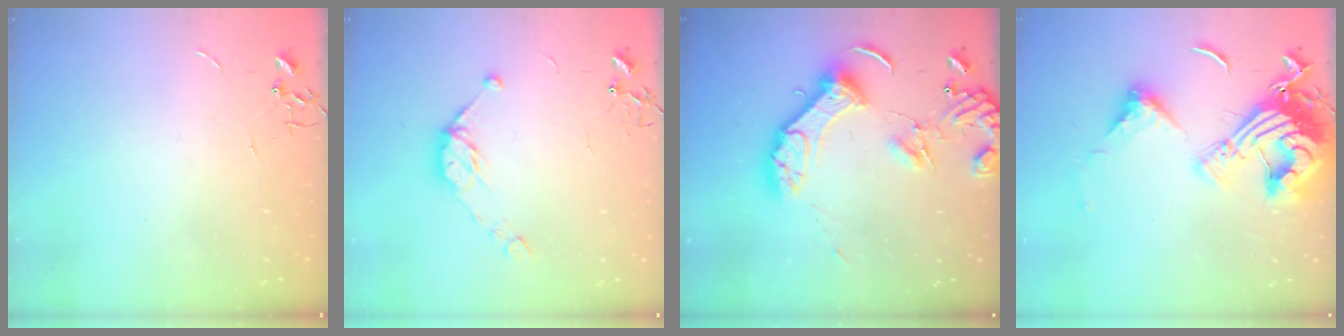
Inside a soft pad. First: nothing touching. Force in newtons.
{"total": 9.5, "press": 9.5, "slide": 0.7}
{"total": 15.2, "press": 15.0, "slide": 2.2}
{"total": 18.8, "press": 18.7, "slide": 1.8}